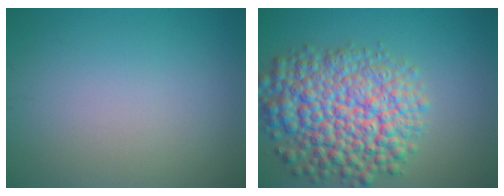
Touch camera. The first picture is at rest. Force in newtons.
{"total": 10.4, "press": 10.4, "slide": 0.4}